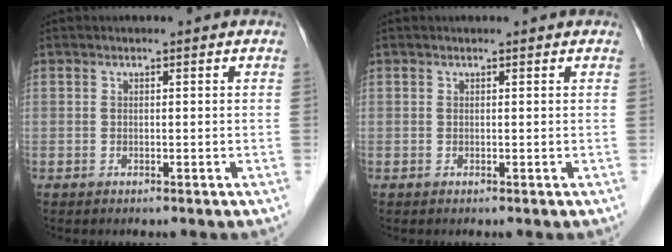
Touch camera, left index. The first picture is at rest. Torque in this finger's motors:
{"motor_torque": [0.57, -0.68, 0.01, -0.01]}